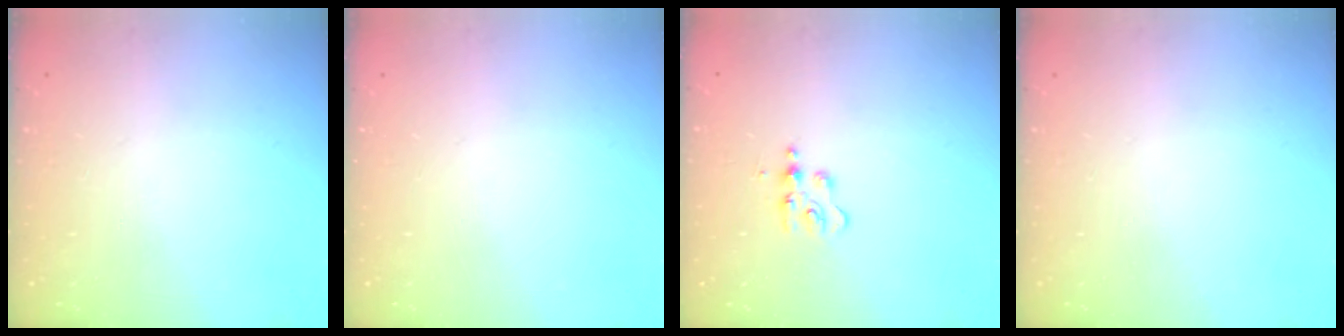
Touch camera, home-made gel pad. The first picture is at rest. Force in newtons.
{"total": 0.0}
{"total": 5.5, "press": 5.5, "slide": 0.8}
{"total": 0.0}